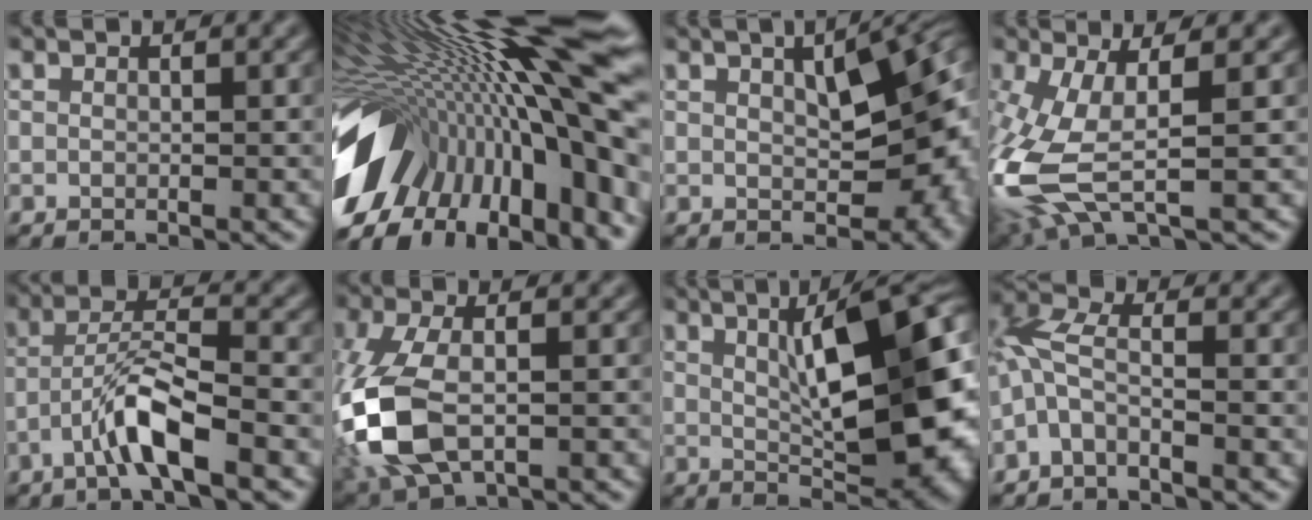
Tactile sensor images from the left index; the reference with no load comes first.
{"total": 21.0, "force": [-1.8, 8.6, 19.1], "torque": [-0.317, -0.009, -0.036]}
{"total": 10.3, "force": [1.0, 5.4, 8.7], "torque": [-0.106, -0.006, 0.030]}
{"total": 9.0, "force": [-1.5, 3.2, 8.3], "torque": [-0.215, -0.009, -0.031]}
{"total": 4.9, "force": [-2.6, 0.5, 4.1], "torque": [-0.078, 0.016, -0.053]}
{"total": 8.9, "force": [-2.1, 4.6, 7.3], "torque": [-0.183, -0.007, -0.048]}
{"total": 11.7, "force": [2.6, 3.1, 11.0], "torque": [-0.148, 0.007, 0.044]}
{"total": 3.3, "force": [-1.3, 0.9, 2.9], "torque": [-0.073, 0.009, -0.042]}